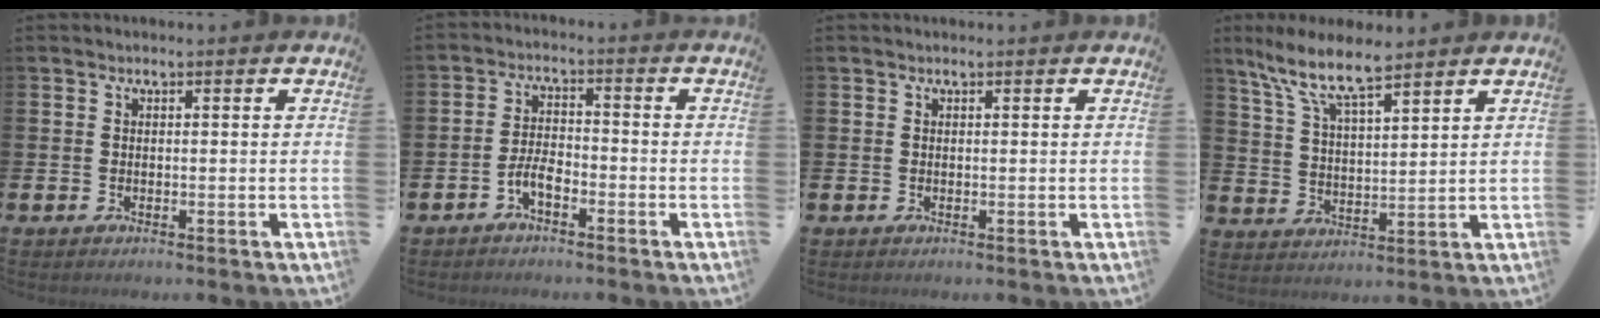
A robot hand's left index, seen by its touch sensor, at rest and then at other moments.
{"total": 3.2, "force": [-1.9, 1.2, 2.3], "torque": [-0.054, 0.008, -0.038]}
{"total": 0.0}
{"total": 8.6, "force": [7.2, 1.9, 4.4], "torque": [-0.113, -0.021, 0.129]}